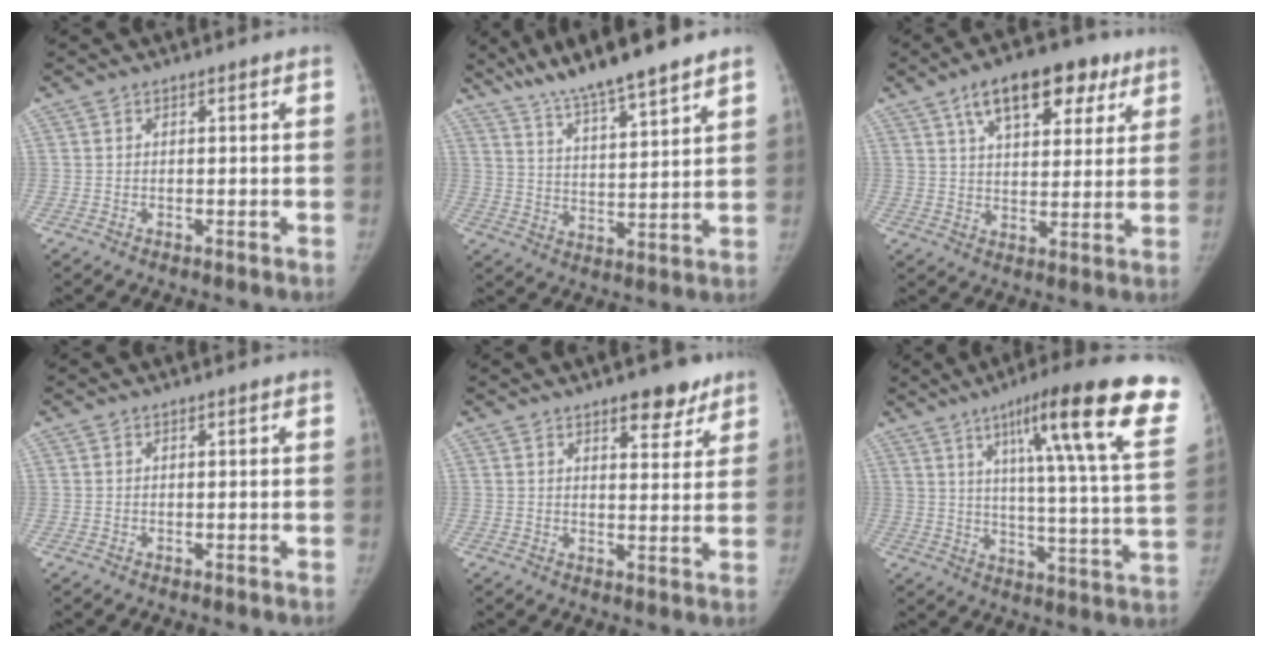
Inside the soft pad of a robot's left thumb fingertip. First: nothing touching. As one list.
[{"total": 14.7, "force": [11.7, 1.7, 8.7], "torque": [-0.128, -0.053, 0.201]}, {"total": 15.0, "force": [8.2, 7.7, 10.0], "torque": [-0.106, -0.009, 0.124]}, {"total": 0.0}, {"total": 6.7, "force": [4.7, 2.9, 3.7], "torque": [-0.018, -0.026, 0.062]}, {"total": 25.6, "force": [13.7, 3.0, 21.4], "torque": [-0.290, -0.039, 0.187]}]